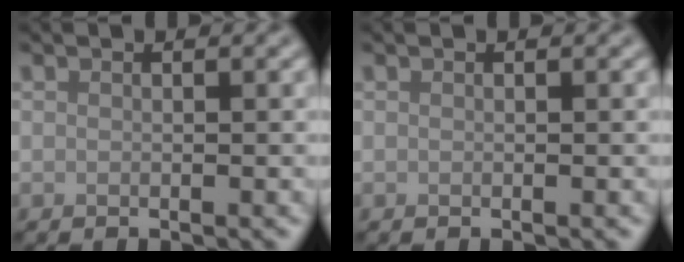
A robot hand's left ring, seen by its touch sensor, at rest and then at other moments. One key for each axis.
{"total": 0.0}